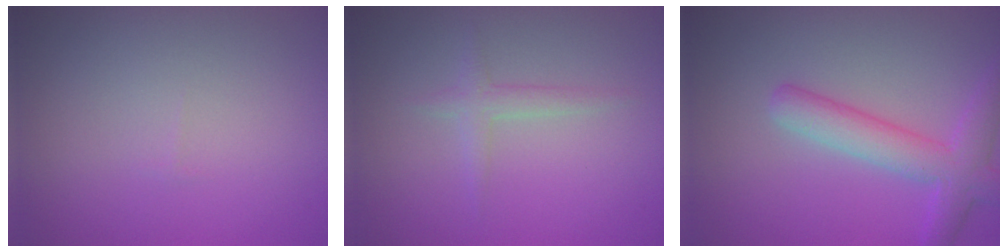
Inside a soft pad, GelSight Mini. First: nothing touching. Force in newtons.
{"total": 1.3, "press": 1.3, "slide": 0.1}
{"total": 5.6, "press": 5.6, "slide": 0.3}